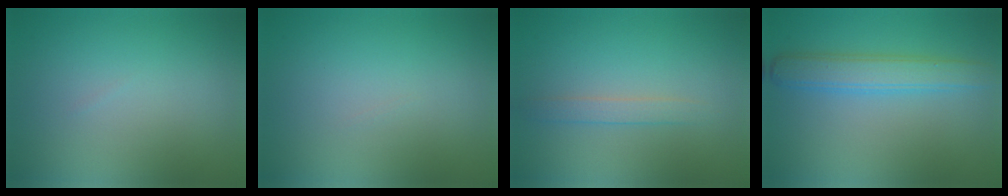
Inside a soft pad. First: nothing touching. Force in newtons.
{"total": 0.0}
{"total": 1.5, "press": 1.5, "slide": 0.1}
{"total": 3.7, "press": 3.7, "slide": 0.1}